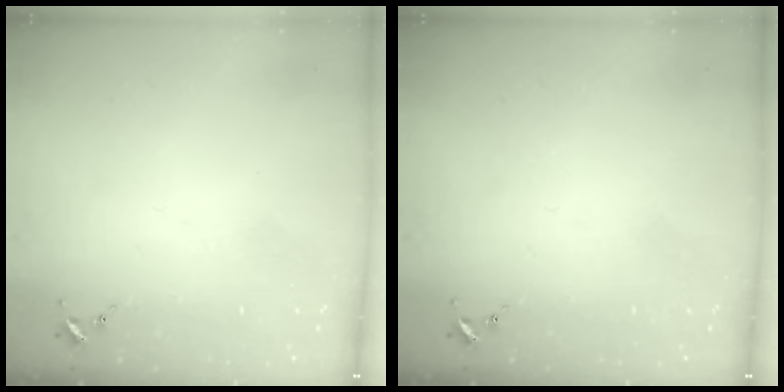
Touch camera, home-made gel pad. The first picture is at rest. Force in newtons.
{"total": 0.0}